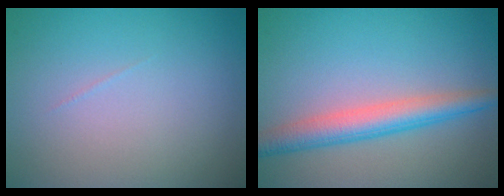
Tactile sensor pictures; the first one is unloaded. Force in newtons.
{"total": 4.1, "press": 4.1, "slide": 0.0}